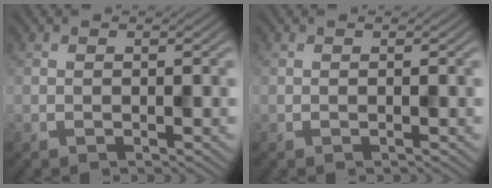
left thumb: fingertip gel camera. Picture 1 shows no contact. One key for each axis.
{"total": 0.0}